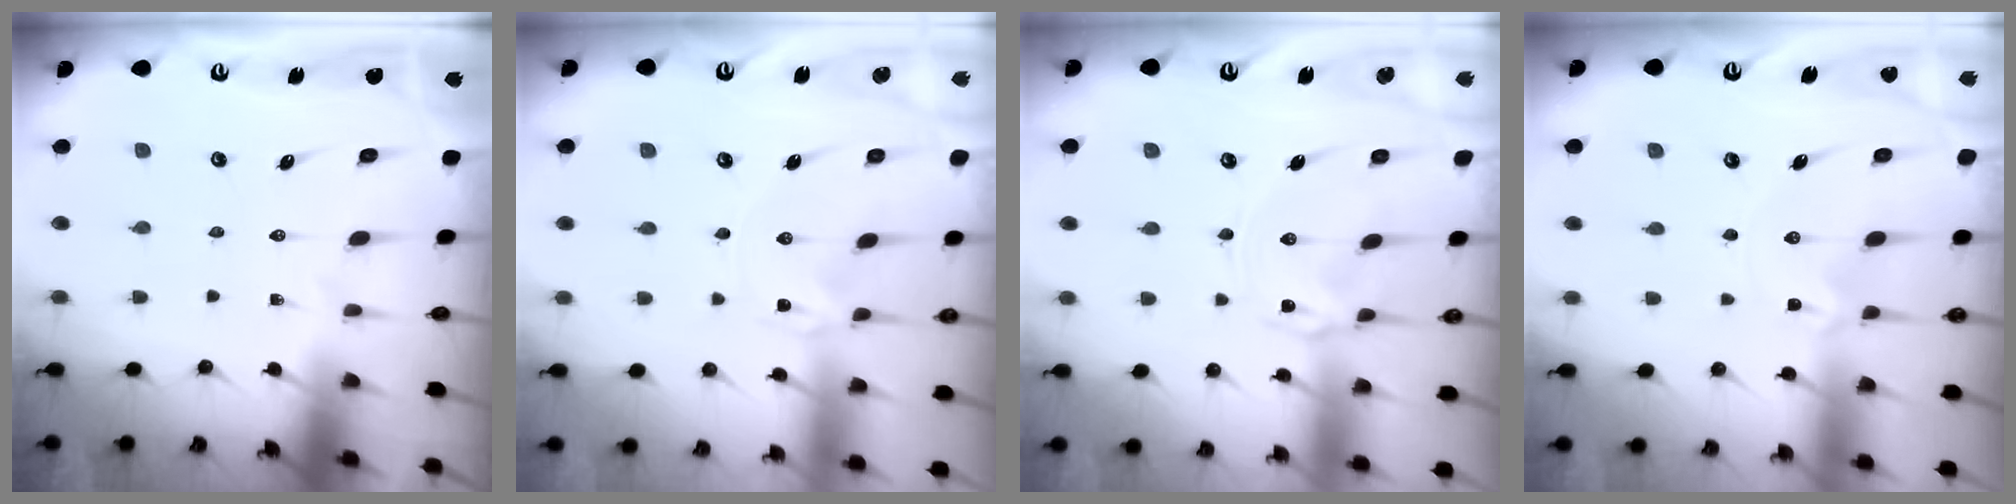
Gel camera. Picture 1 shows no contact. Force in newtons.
{"total": 0.0}
{"total": 1.1, "press": 1.0, "slide": 0.3}
{"total": 0.8, "press": 0.8, "slide": 0.1}